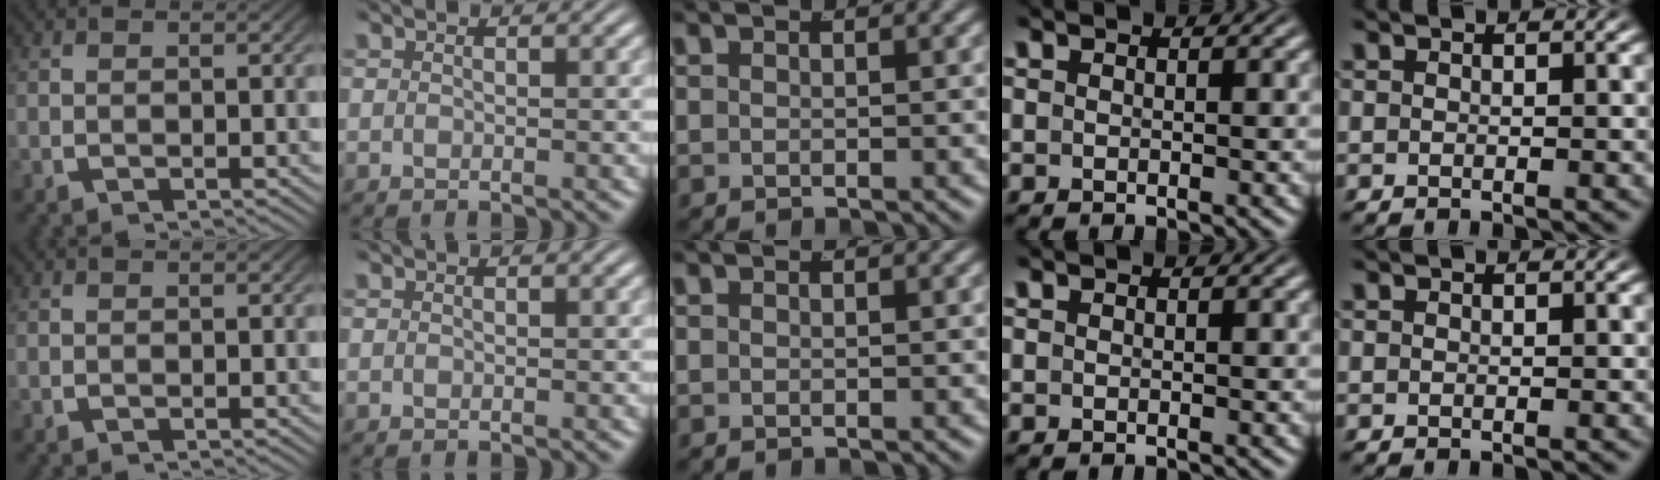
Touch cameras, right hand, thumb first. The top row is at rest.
{}